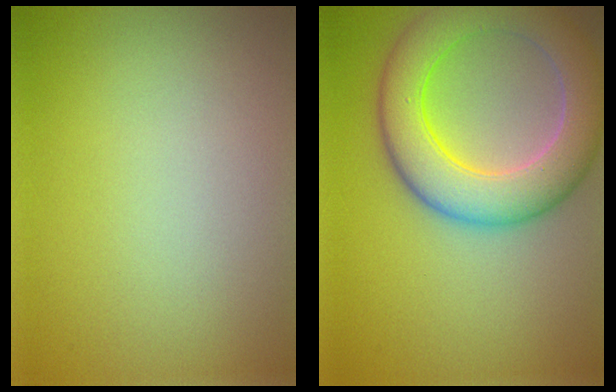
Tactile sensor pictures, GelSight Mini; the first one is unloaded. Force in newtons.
{"total": 8.3, "press": 8.3, "slide": 0.5}